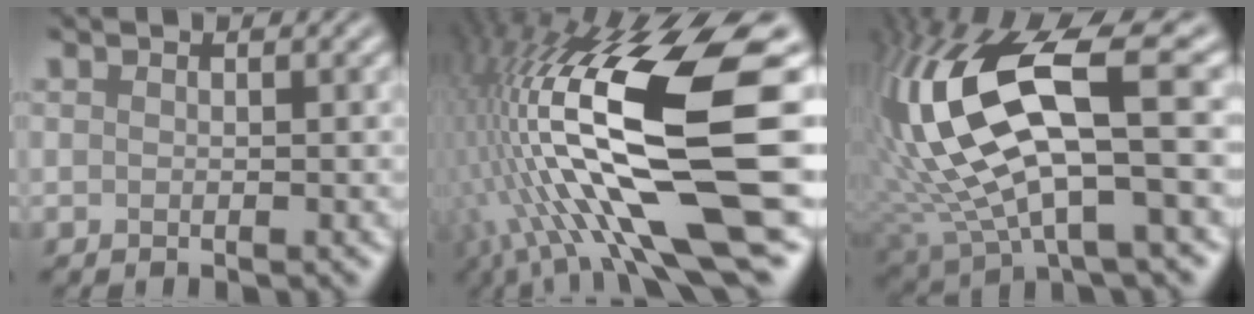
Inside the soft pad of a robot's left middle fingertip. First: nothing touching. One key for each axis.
{"total": 16.3, "fx": -1.7, "fy": 3.9, "fz": 15.7, "tx": -0.304, "ty": 0.018, "tz": -0.018}
{"total": 15.4, "fx": 2.2, "fy": 6.1, "fz": 13.9, "tx": -0.314, "ty": 0.003, "tz": 0.058}